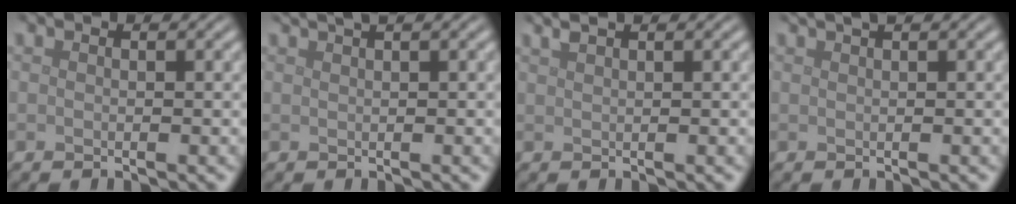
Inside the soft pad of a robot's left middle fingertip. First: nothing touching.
{"total": 2.1, "force": [1.4, 0.6, 1.4], "torque": [-0.013, 0.005, 0.016]}
{"total": 2.3, "force": [1.6, 0.8, 1.4], "torque": [-0.014, 0.010, 0.013]}
{"total": 1.7, "force": [1.1, 0.5, 1.1], "torque": [-0.011, 0.004, 0.012]}